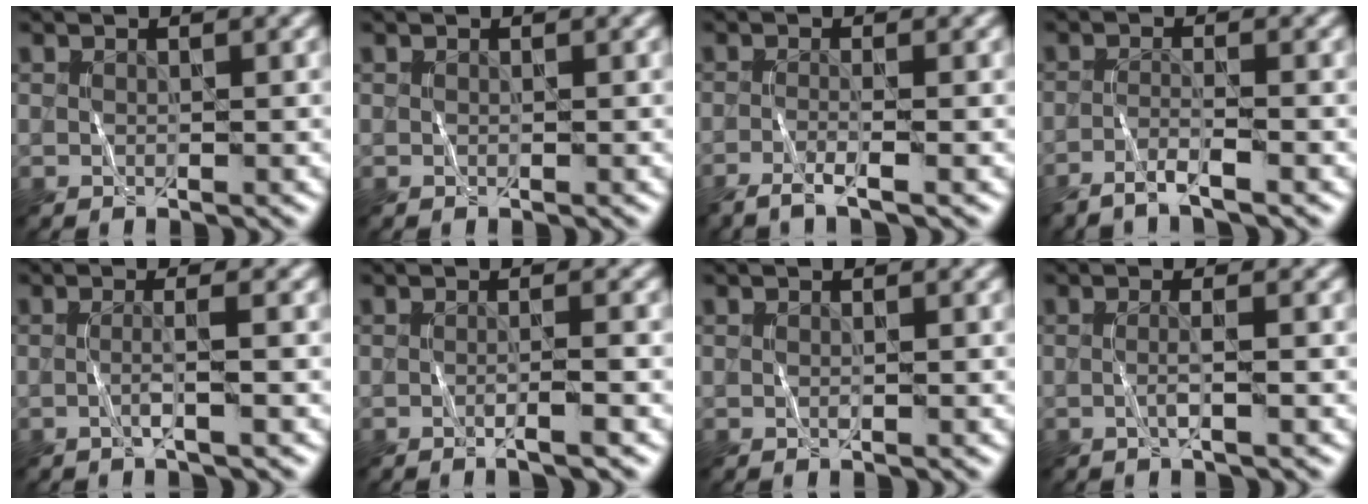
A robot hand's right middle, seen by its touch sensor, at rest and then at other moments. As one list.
[{"total": 0.0}, {"total": 2.3, "force": [-1.5, 0.4, 1.7], "torque": [-0.029, 0.002, -0.040]}, {"total": 2.2, "force": [-1.6, 0.1, 1.4], "torque": [-0.027, 0.007, -0.043]}, {"total": 1.6, "force": [-0.3, 0.2, 1.6], "torque": [-0.028, 0.001, -0.012]}, {"total": 1.8, "force": [-0.7, 0.3, 1.7], "torque": [-0.015, 0.002, -0.020]}, {"total": 0.0}, {"total": 1.3, "force": [-0.2, 0.2, 1.2], "torque": [-0.023, 0.001, -0.008]}]